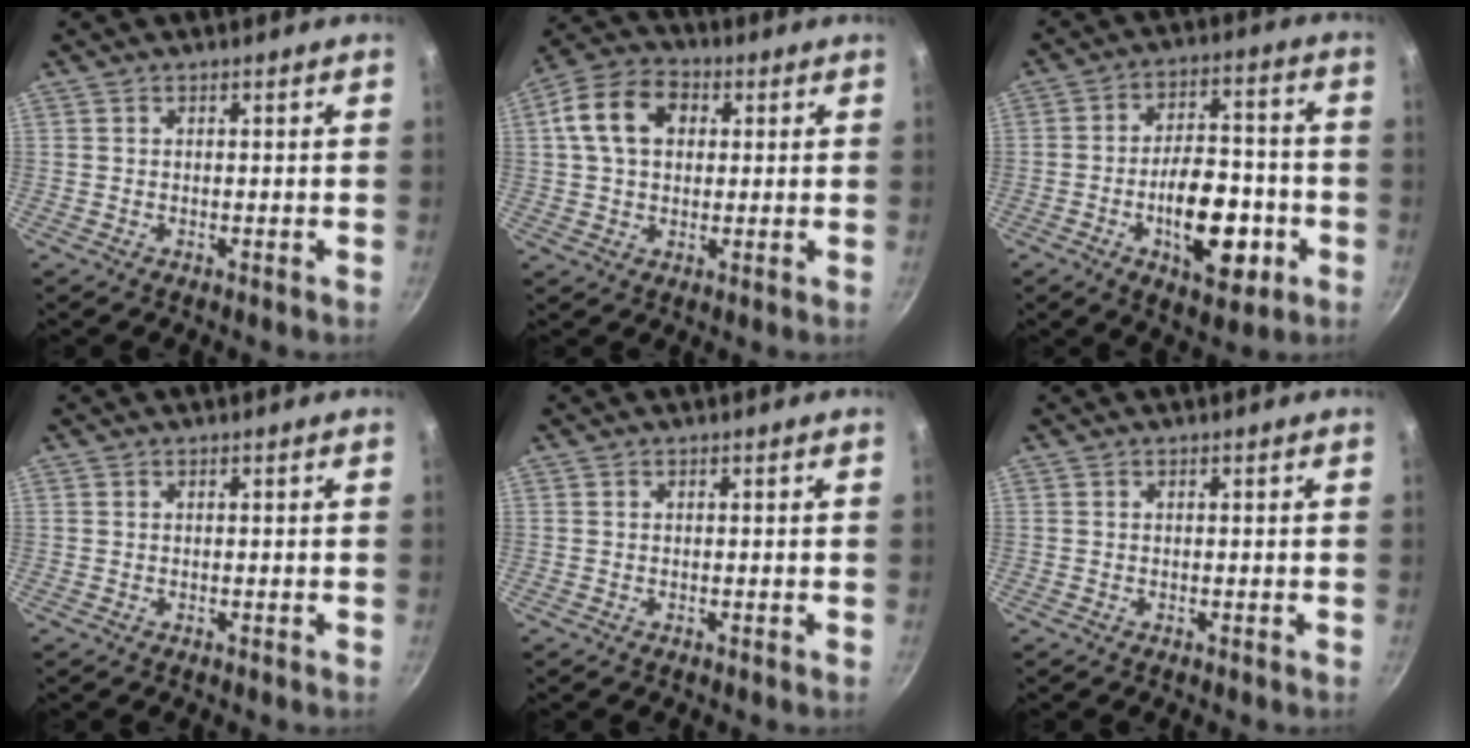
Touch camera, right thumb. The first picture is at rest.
{"total": 11.5, "force": [2.6, 8.3, 7.5], "torque": [-0.114, 0.018, 0.029]}
{"total": 16.5, "force": [-5.3, 8.6, 13.1], "torque": [-0.161, 0.035, -0.075]}
{"total": 0.0}
{"total": 0.0}
{"total": 0.0}